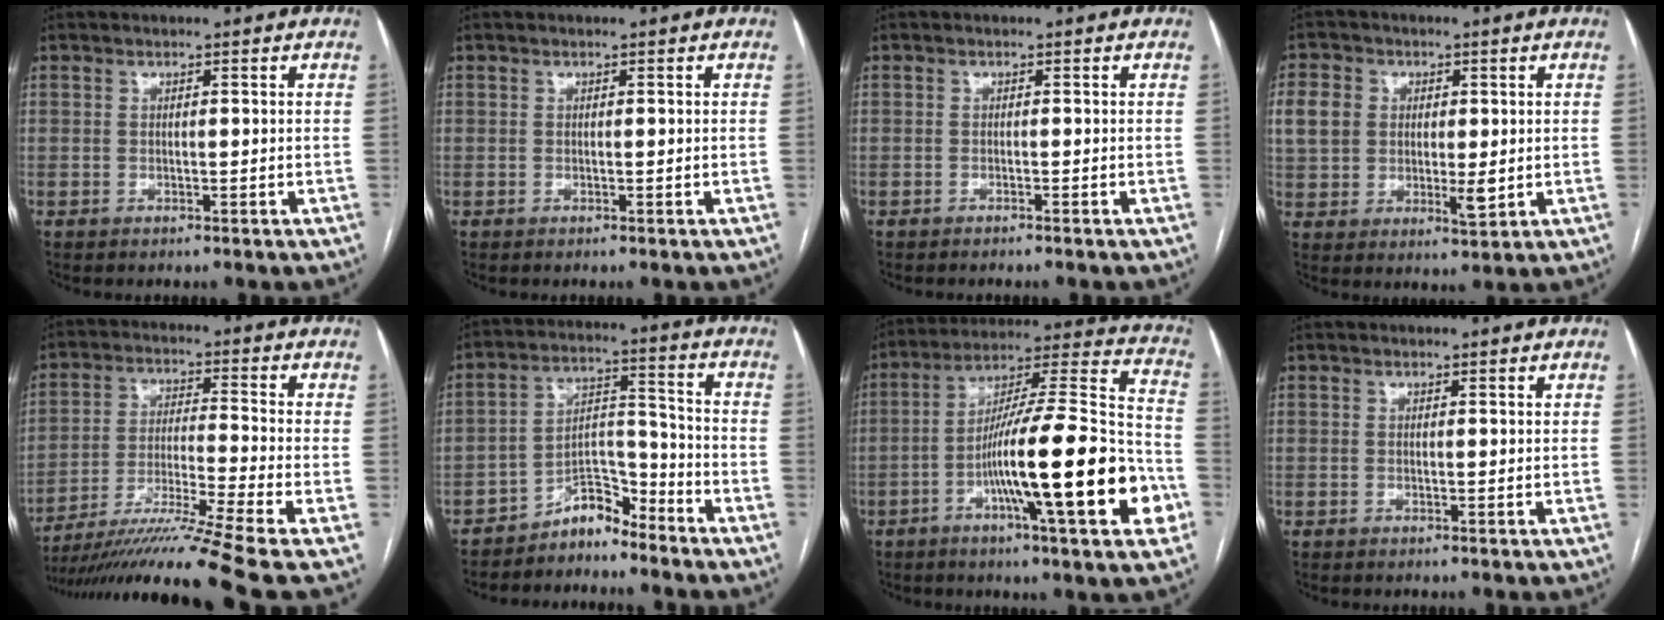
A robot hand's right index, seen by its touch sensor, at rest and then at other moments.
{"total": 0.0}
{"total": 0.7, "force": [-0.6, -0.1, 0.4], "torque": [-0.006, 0.001, -0.011]}
{"total": 9.0, "force": [1.1, 6.6, 6.1], "torque": [-0.108, 0.001, 0.024]}
{"total": 14.5, "force": [-11.1, -3.3, 8.6], "torque": [-0.165, -0.021, -0.193]}
{"total": 5.8, "force": [-5.2, 2.3, 1.2], "torque": [-0.005, 0.034, -0.095]}
{"total": 23.3, "force": [-7.6, 1.8, 21.9], "torque": [-0.313, 0.001, -0.121]}
{"total": 0.7, "force": [0.6, 0.0, 0.1], "torque": [-0.010, -0.001, 0.008]}